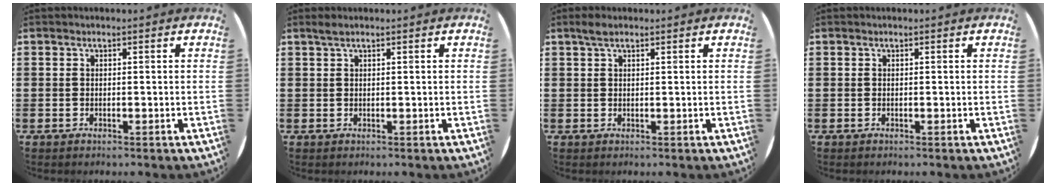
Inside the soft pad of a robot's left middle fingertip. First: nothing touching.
{"total": 0.8, "force": [0.6, 0.0, 0.5], "torque": [-0.009, 0.002, 0.011]}
{"total": 1.6, "force": [1.1, 0.5, 1.0], "torque": [-0.012, 0.001, 0.018]}
{"total": 0.0}